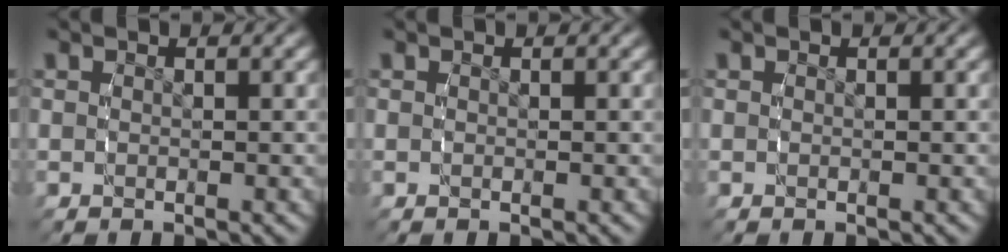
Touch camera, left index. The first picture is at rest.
{"total": 0.0}
{"total": 0.0}